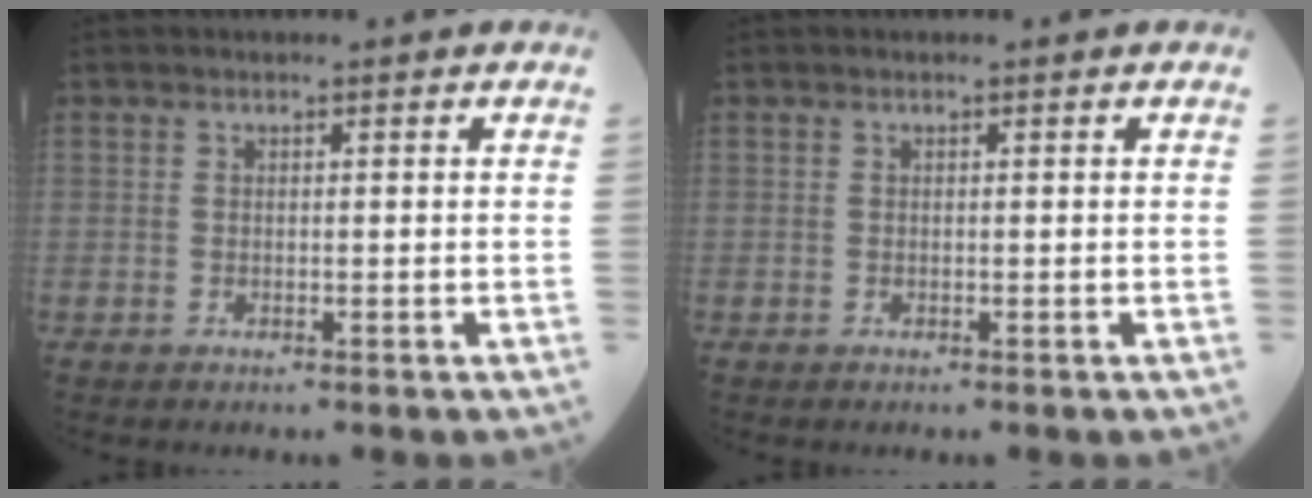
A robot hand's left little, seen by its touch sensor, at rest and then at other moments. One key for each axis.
{"total": 0.0}